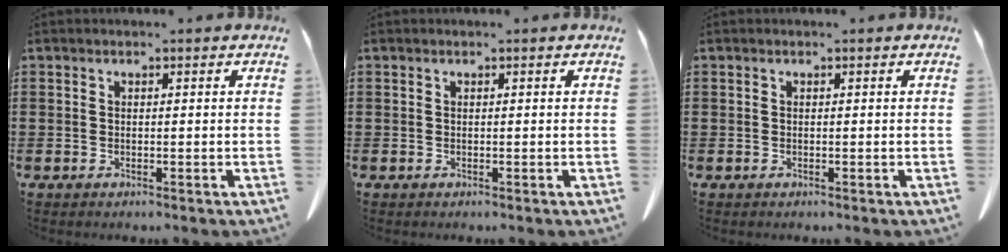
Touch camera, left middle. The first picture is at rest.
{"total": 0.0}
{"total": 0.0}